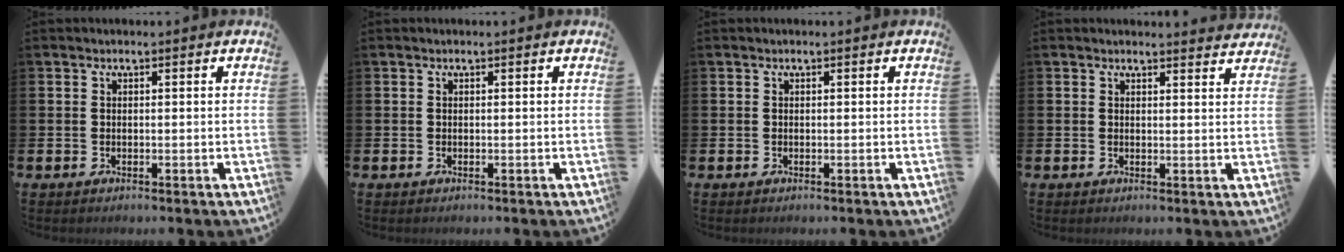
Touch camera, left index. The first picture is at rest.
{"total": 0.0}
{"total": 0.0}
{"total": 1.9, "force": [1.9, 0.1, -0.1], "torque": [0.009, -0.013, 0.033]}